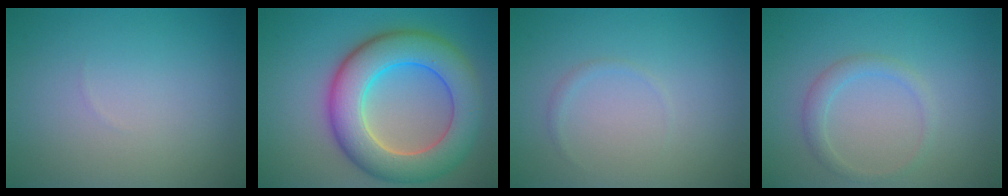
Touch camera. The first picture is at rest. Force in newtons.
{"total": 9.4, "press": 9.4, "slide": 0.4}
{"total": 0.6, "press": 0.6, "slide": 0.1}
{"total": 1.7, "press": 1.7, "slide": 0.1}